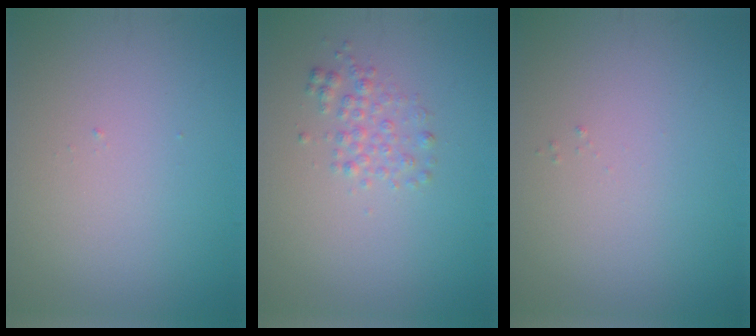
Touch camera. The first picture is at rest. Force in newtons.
{"total": 1.8, "press": 1.8, "slide": 0.0}
{"total": 0.0}